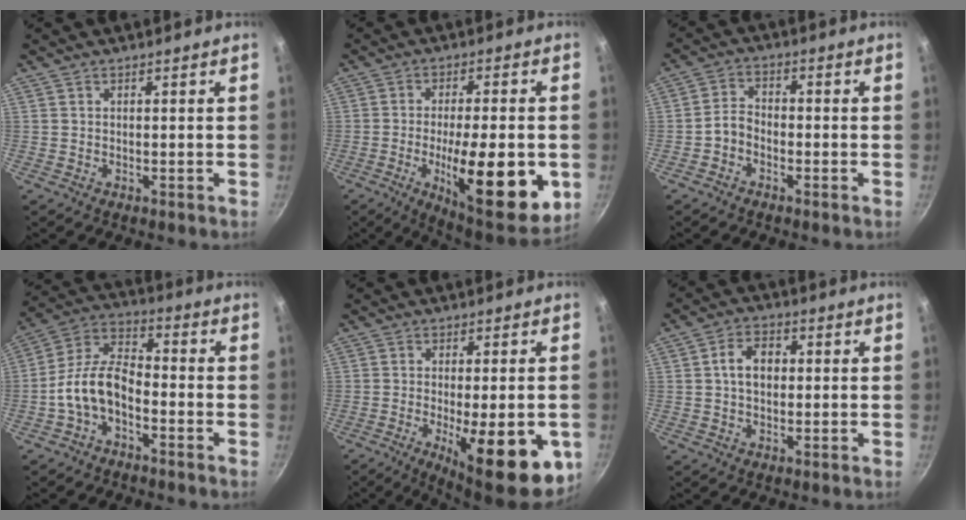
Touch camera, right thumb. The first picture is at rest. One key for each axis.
{"total": 20.1, "fx": -4.6, "fy": 6.3, "fz": 18.5, "tx": -0.252, "ty": -0.002, "tz": -0.064}
{"total": 3.8, "fx": -1.9, "fy": 2.6, "fz": 2.0, "tx": -0.032, "ty": 0.030, "tz": -0.044}
{"total": 10.5, "fx": -4.0, "fy": 5.9, "fz": 7.7, "tx": -0.137, "ty": 0.050, "tz": -0.090}
{"total": 17.1, "fx": -5.2, "fy": 5.3, "fz": 15.4, "tx": -0.181, "ty": -0.002, "tz": -0.062}
{"total": 6.3, "fx": 0.6, "fy": 4.5, "fz": 4.4, "tx": -0.058, "ty": 0.015, "tz": 0.004}